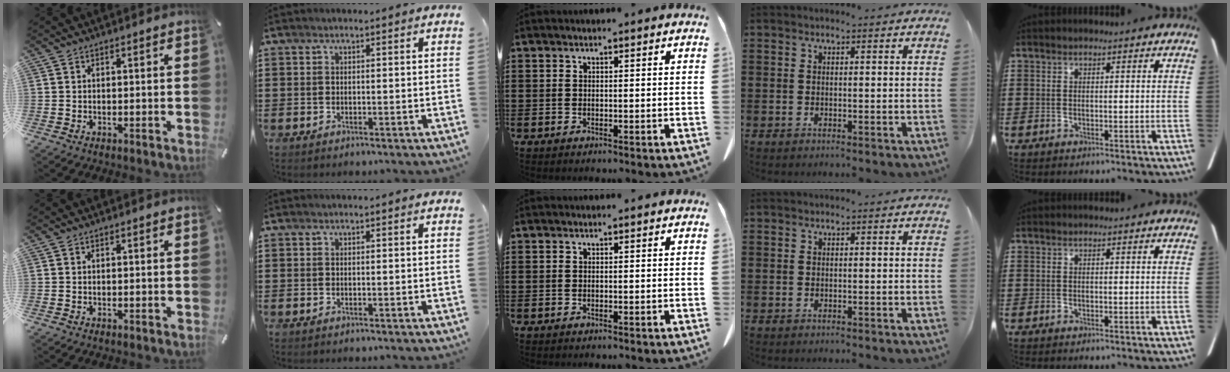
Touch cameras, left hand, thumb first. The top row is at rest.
{}